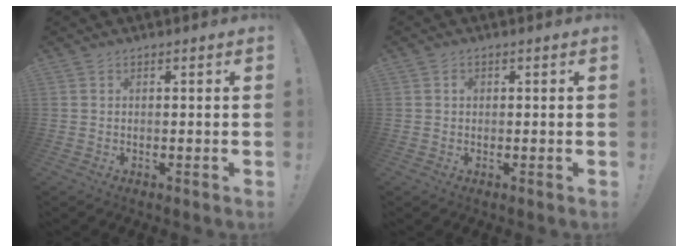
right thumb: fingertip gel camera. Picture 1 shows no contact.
{"total": 0.9, "force": [-0.1, 0.8, 0.4], "torque": [0.000, 0.001, -0.004]}